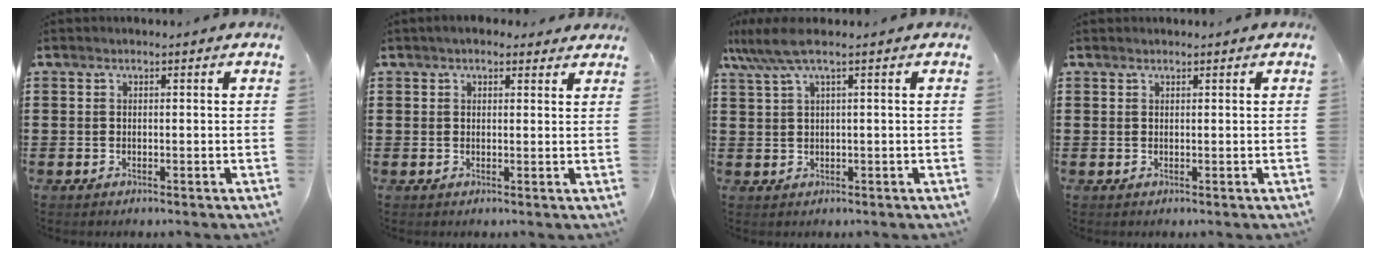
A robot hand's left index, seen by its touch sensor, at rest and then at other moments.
{"total": 2.2, "force": [1.8, 1.0, 0.8], "torque": [-0.021, 0.006, 0.034]}
{"total": 4.4, "force": [2.0, 0.3, 3.9], "torque": [-0.094, -0.005, 0.030]}
{"total": 0.5, "force": [0.5, 0.2, 0.0], "torque": [-0.002, 0.001, 0.010]}